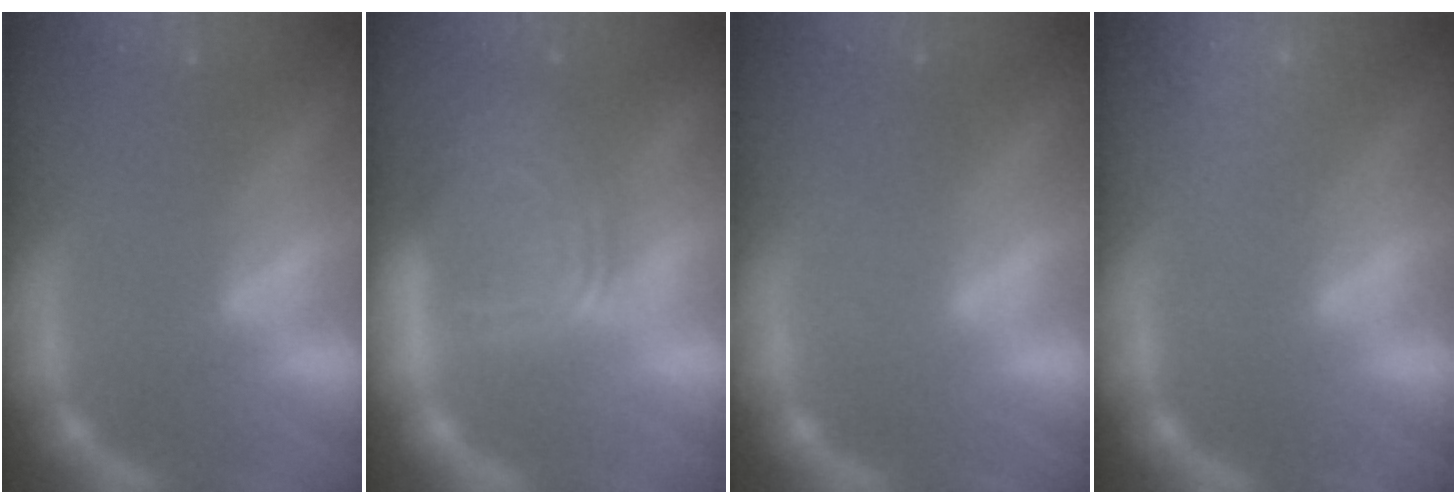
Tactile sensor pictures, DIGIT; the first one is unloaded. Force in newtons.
{"total": 8.5}
{"total": 0.0}
{"total": 6.0}